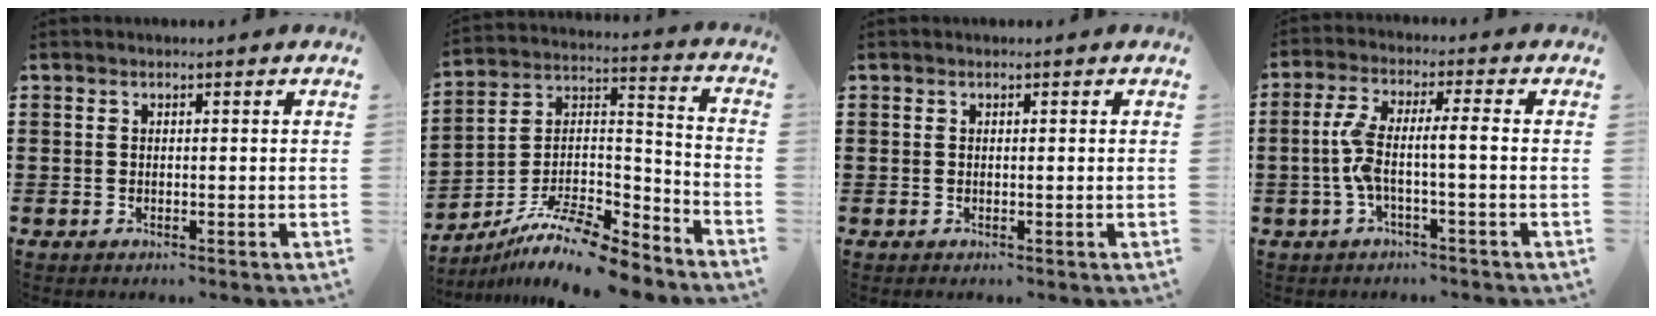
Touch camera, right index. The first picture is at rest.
{"total": 10.8, "force": [-9.4, 2.2, 4.7], "torque": [-0.090, 0.020, -0.190]}
{"total": 0.0}
{"total": 5.9, "force": [-1.0, 0.6, 5.7], "torque": [-0.126, -0.006, -0.028]}